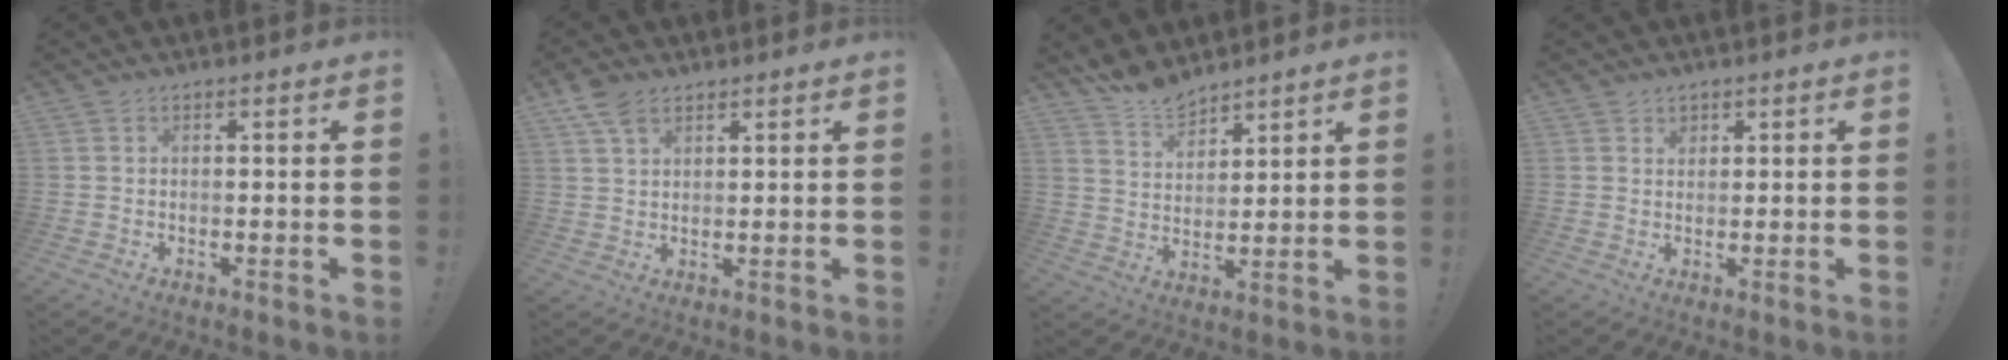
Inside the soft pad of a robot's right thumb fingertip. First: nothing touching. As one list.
[{"total": 5.8, "force": [4.1, 3.0, 3.0], "torque": [-0.052, -0.016, 0.078]}, {"total": 8.1, "force": [7.5, 2.7, 1.7], "torque": [-0.041, -0.054, 0.145]}, {"total": 1.5, "force": [1.1, 1.1, 0.2], "torque": [0.002, -0.007, 0.019]}]